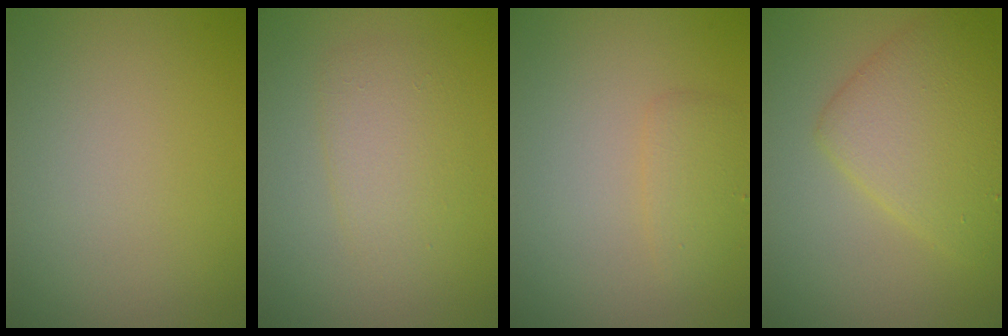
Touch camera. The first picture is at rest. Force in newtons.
{"total": 2.5, "press": 2.5, "slide": 0.1}
{"total": 1.6, "press": 1.6, "slide": 0.0}
{"total": 5.4, "press": 5.4, "slide": 0.2}